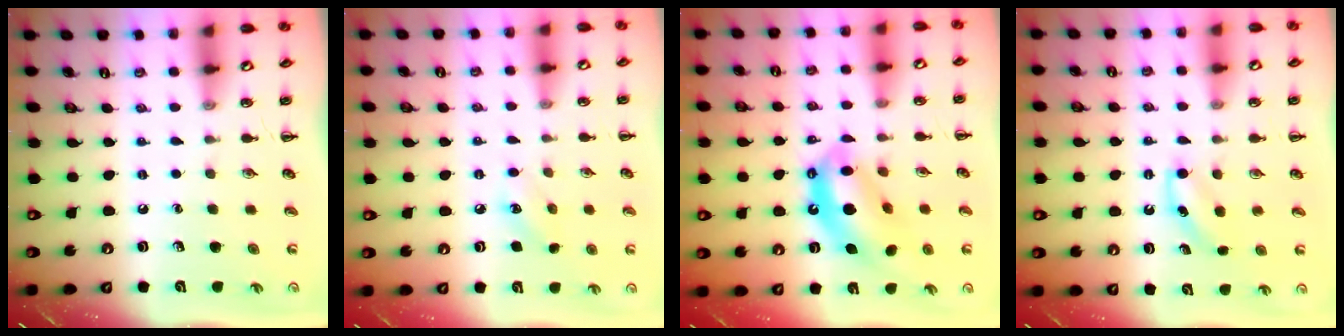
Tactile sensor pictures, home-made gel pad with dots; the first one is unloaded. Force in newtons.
{"total": 7.5, "press": 7.3, "slide": 1.9}
{"total": 13.6, "press": 13.1, "slide": 3.8}
{"total": 5.1, "press": 4.9, "slide": 1.3}